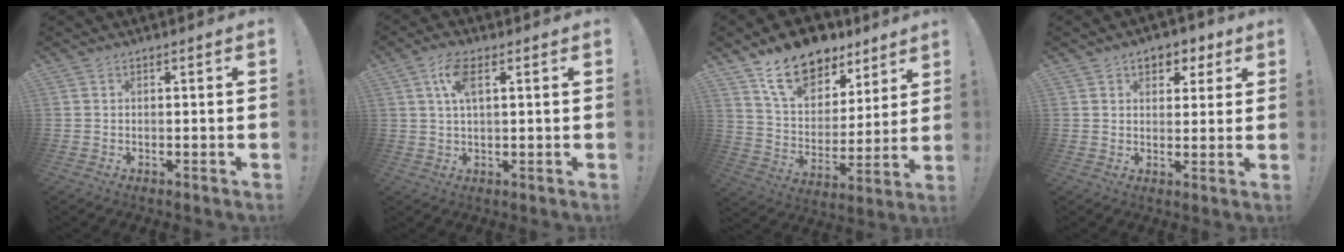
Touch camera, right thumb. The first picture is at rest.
{"total": 7.0, "force": [2.5, 2.8, 5.9], "torque": [-0.105, 0.000, 0.043]}
{"total": 17.1, "force": [12.1, 9.5, 7.4], "torque": [-0.127, -0.075, 0.222]}
{"total": 5.6, "force": [2.8, 4.2, 2.4], "torque": [-0.022, -0.013, 0.048]}